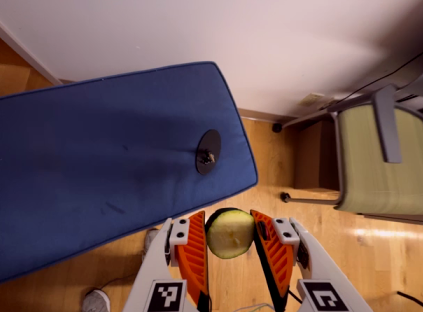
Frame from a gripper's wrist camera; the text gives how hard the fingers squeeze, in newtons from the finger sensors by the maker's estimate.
{"total": 10.0, "left": 9.8, "right": 10.1}